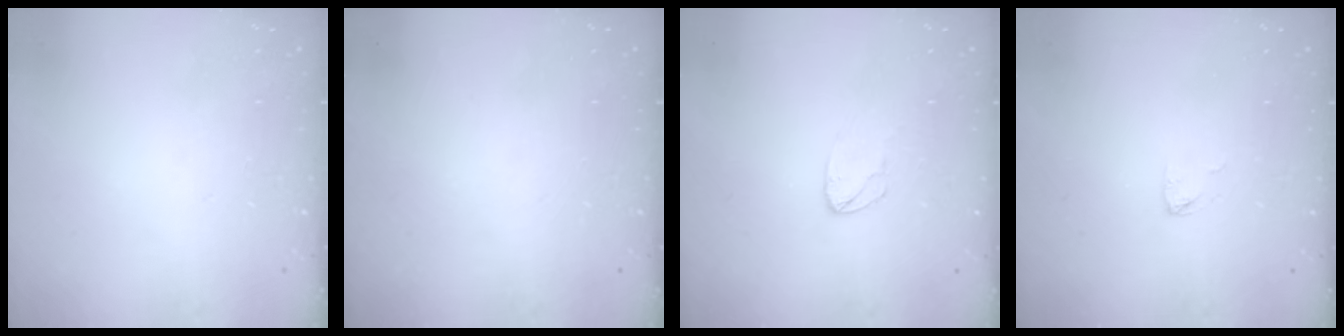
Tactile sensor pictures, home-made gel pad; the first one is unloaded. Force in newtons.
{"total": 0.0}
{"total": 4.8, "press": 4.8, "slide": 0.3}
{"total": 2.8, "press": 2.7, "slide": 0.2}